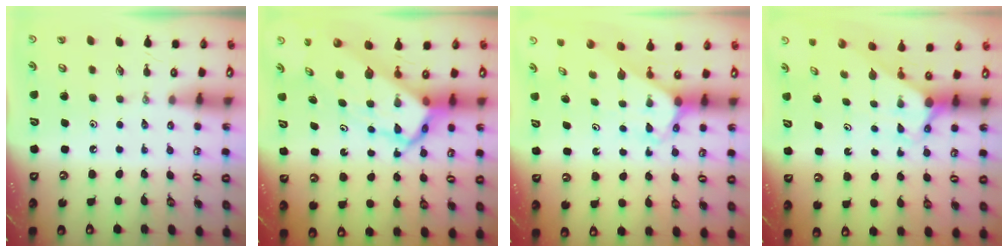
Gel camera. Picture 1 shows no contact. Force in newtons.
{"total": 9.7, "press": 9.7, "slide": 0.9}
{"total": 2.7, "press": 2.6, "slide": 0.2}
{"total": 3.0, "press": 3.0, "slide": 0.0}